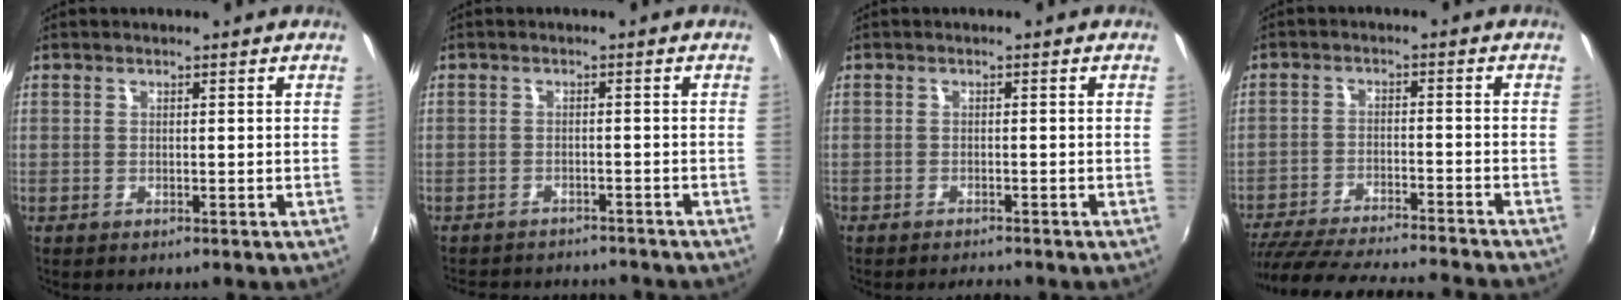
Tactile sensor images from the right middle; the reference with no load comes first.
{"total": 8.4, "force": [-7.7, 2.6, 2.2], "torque": [-0.061, 0.002, -0.108]}
{"total": 1.6, "force": [-1.5, 0.1, 0.3], "torque": [-0.014, -0.007, -0.028]}
{"total": 20.4, "force": [-18.3, 1.3, 8.9], "torque": [-0.174, -0.029, -0.279]}